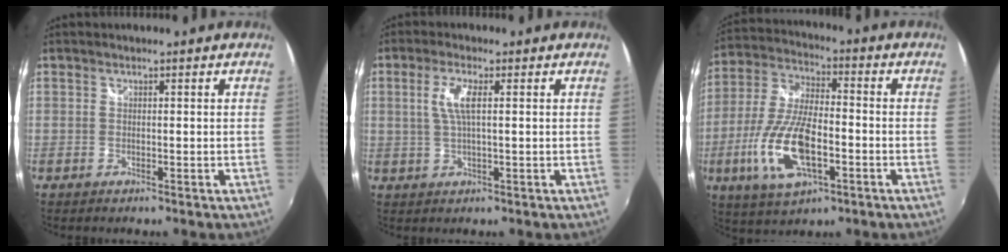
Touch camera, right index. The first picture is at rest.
{"total": 4.7, "force": [1.0, 0.9, 4.5], "torque": [-0.091, 0.001, 0.020]}
{"total": 16.2, "force": [-5.2, 6.5, 13.9], "torque": [-0.299, -0.012, -0.096]}